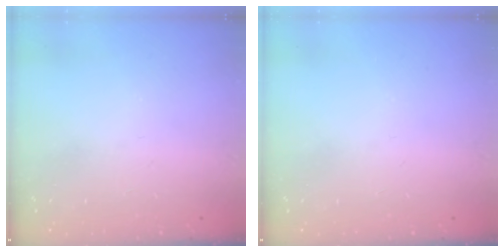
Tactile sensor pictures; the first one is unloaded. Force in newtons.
{"total": 0.0}